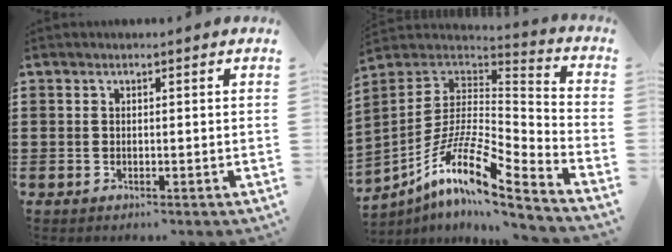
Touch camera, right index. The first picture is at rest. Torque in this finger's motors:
{"motor_torque": [1.82, 0.31, 0.64, 0.19]}